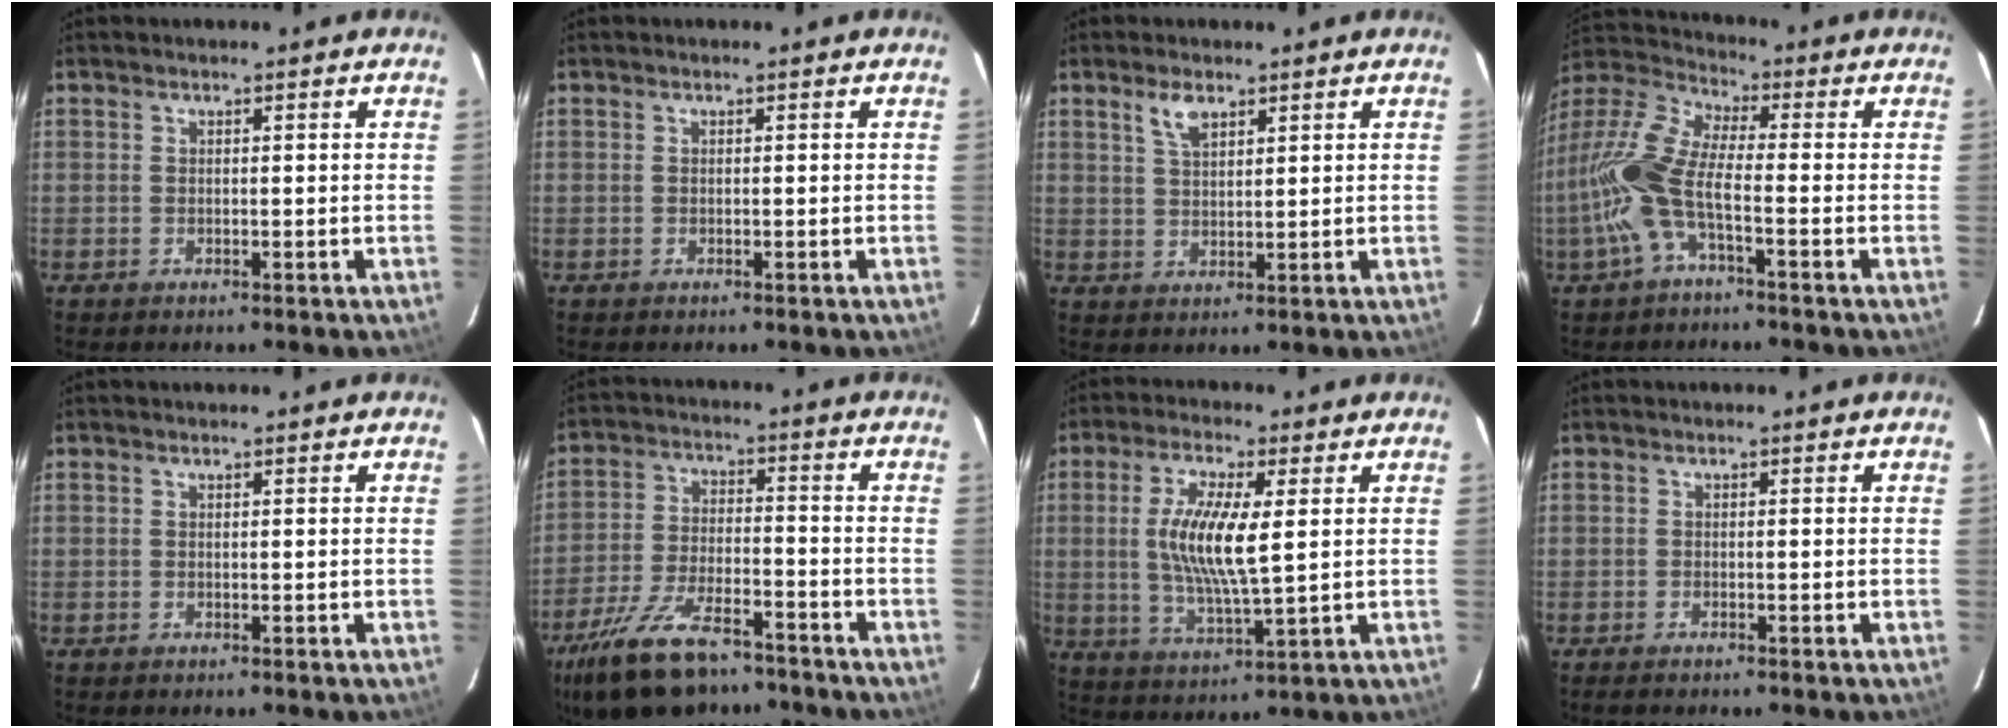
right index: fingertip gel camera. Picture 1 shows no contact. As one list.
[{"total": 0.0}, {"total": 3.9, "force": [2.5, 1.7, 2.5], "torque": [-0.045, 0.005, 0.048]}, {"total": 12.4, "force": [-3.5, 3.7, 11.4], "torque": [-0.250, 0.003, -0.074]}, {"total": 0.0}, {"total": 17.9, "force": [-13.4, 7.0, 9.6], "torque": [-0.207, -0.024, -0.228]}, {"total": 11.4, "force": [1.6, 2.7, 10.9], "torque": [-0.209, -0.004, 0.032]}, {"total": 1.5, "force": [-1.3, 0.3, 0.7], "torque": [-0.019, -0.003, -0.026]}]